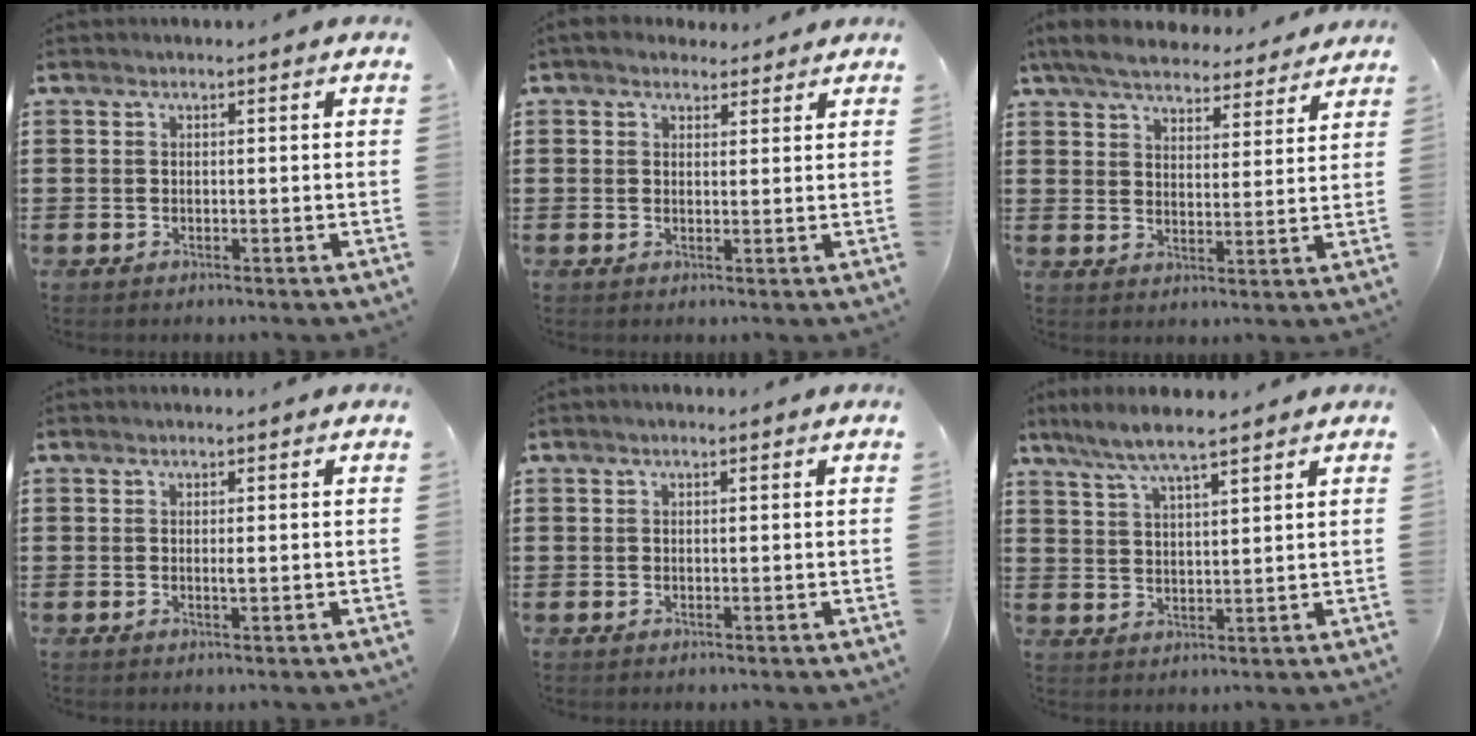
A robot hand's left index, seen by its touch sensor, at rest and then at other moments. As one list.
[{"total": 2.8, "force": [2.3, 1.5, 0.7], "torque": [-0.022, 0.003, 0.043]}, {"total": 6.1, "force": [5.7, 1.1, 1.8], "torque": [-0.061, -0.024, 0.102]}, {"total": 1.0, "force": [0.1, 0.1, 0.9], "torque": [-0.018, -0.003, 0.002]}, {"total": 0.5, "force": [0.2, 0.3, 0.4], "torque": [-0.007, 0.003, 0.004]}, {"total": 5.9, "force": [4.8, 0.7, 3.3], "torque": [-0.077, -0.010, 0.086]}]